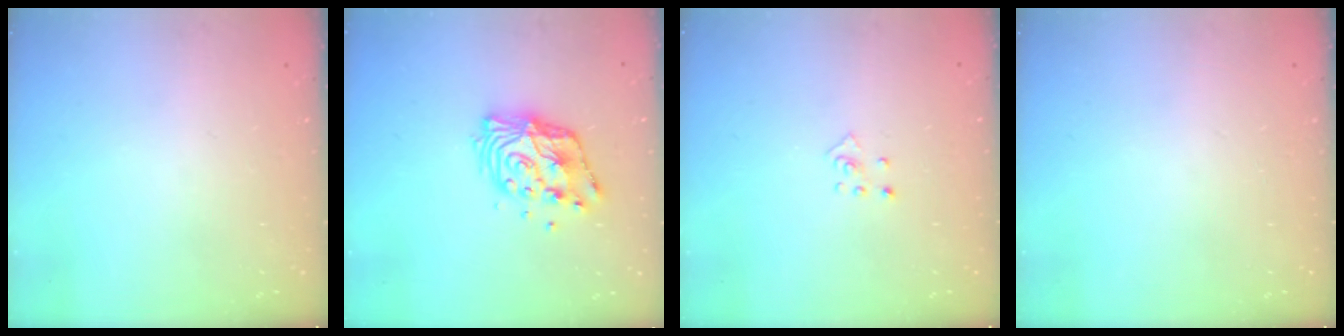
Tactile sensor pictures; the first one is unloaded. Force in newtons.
{"total": 12.3, "press": 12.3, "slide": 1.1}
{"total": 3.9, "press": 3.9, "slide": 0.2}
{"total": 0.0}